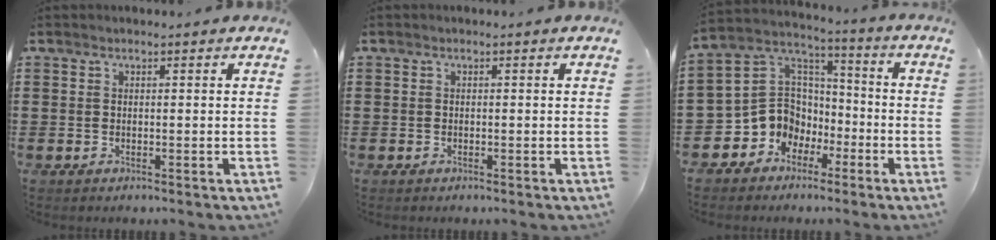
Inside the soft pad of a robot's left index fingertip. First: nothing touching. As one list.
[{"total": 0.0}, {"total": 8.1, "force": [-2.8, 7.5, 1.4], "torque": [-0.071, -0.002, -0.054]}]